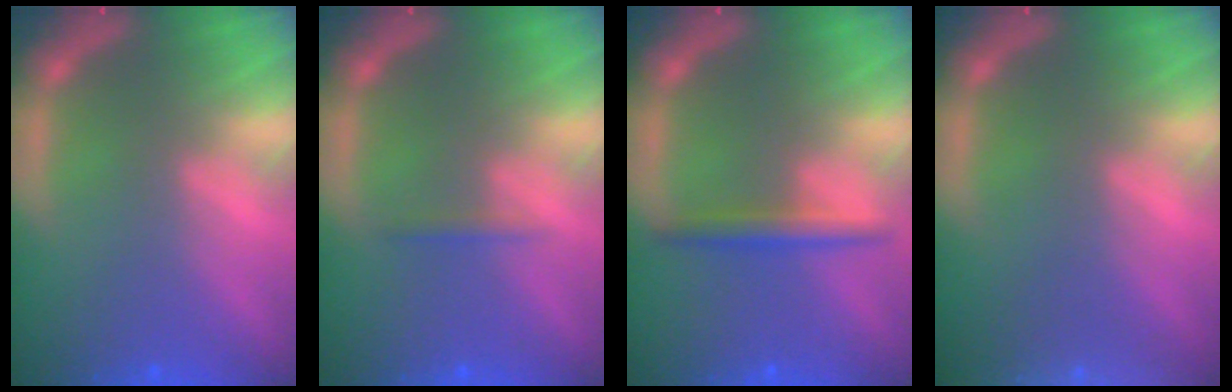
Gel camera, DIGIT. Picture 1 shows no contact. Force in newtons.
{"total": 0.9}
{"total": 2.5}
{"total": 7.4}